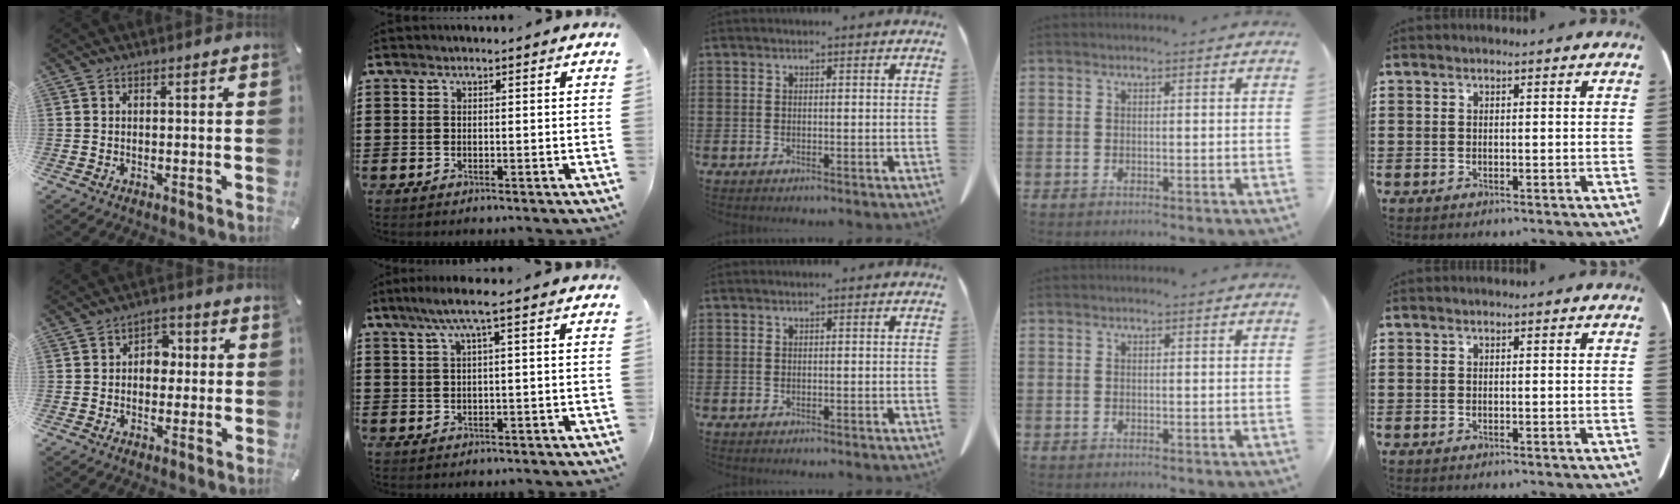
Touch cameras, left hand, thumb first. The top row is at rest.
{"thumb": {"total": 4.8, "force": [-0.5, 3.8, 2.9], "torque": [-0.035, 0.007, -0.016]}, "index": {"total": 3.6, "force": [1.4, -0.2, 3.3], "torque": [-0.067, 0.000, 0.022]}}